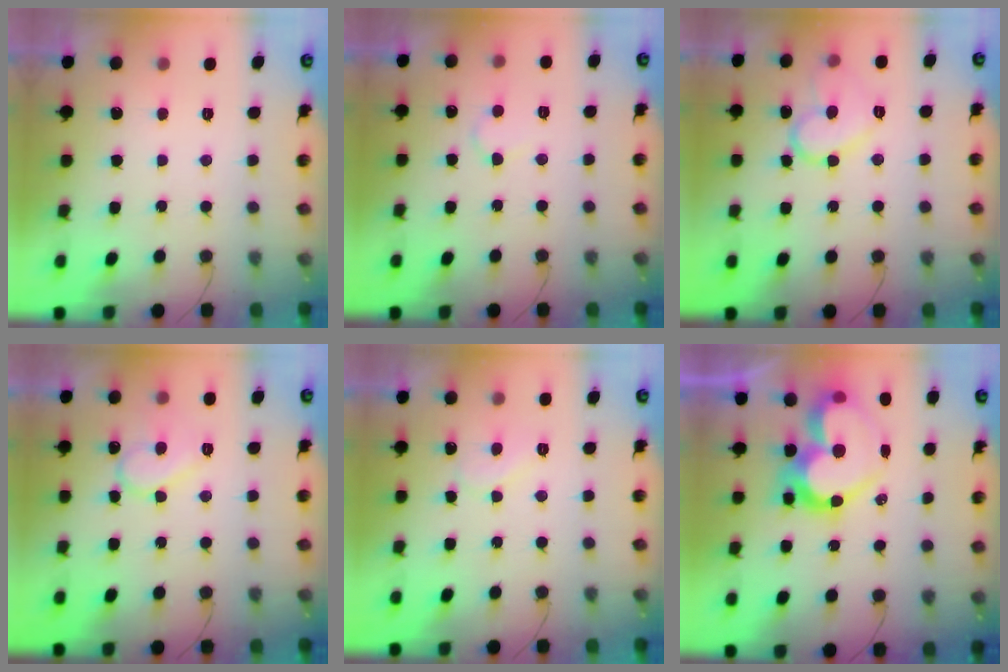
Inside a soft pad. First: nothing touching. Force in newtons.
{"total": 5.4, "press": 5.4, "slide": 0.4}
{"total": 12.4, "press": 12.4, "slide": 0.3}
{"total": 9.8, "press": 9.8, "slide": 0.9}
{"total": 7.1, "press": 7.1, "slide": 0.5}
{"total": 20.1, "press": 20.0, "slide": 1.8}